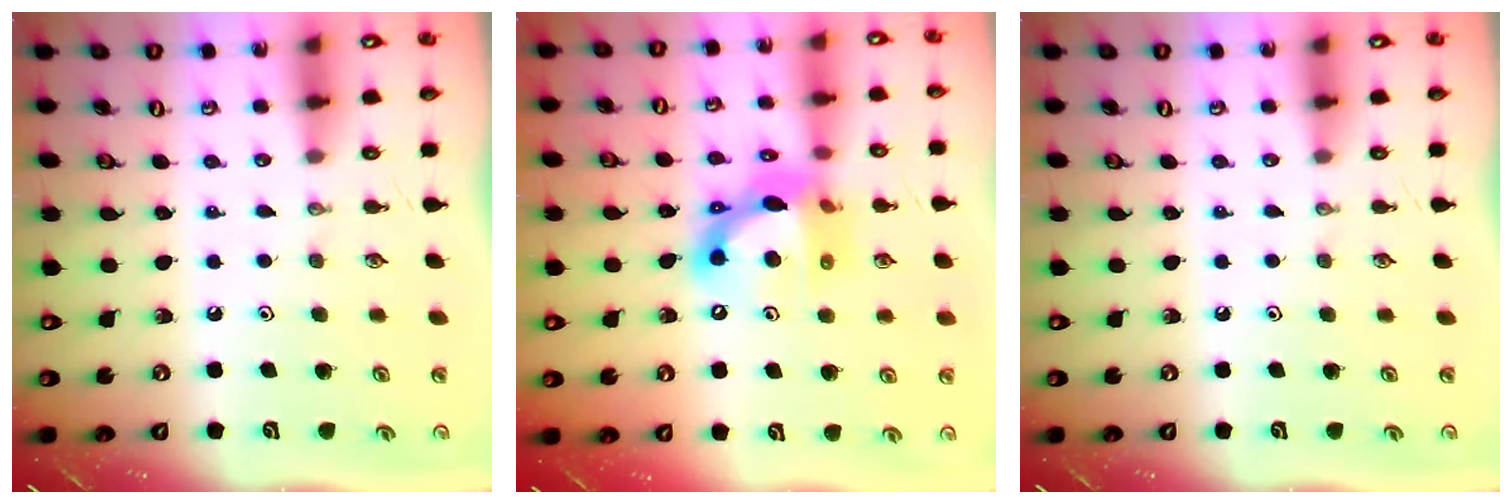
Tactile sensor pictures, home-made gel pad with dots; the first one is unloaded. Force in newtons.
{"total": 14.5, "press": 14.5, "slide": 0.8}
{"total": 0.0}